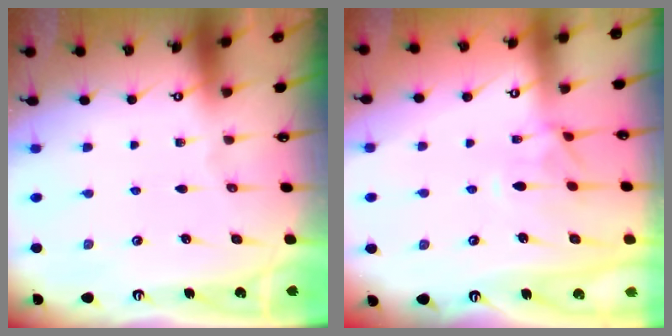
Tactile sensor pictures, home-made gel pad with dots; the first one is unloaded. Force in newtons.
{"total": 1.4, "press": 1.1, "slide": 0.9}